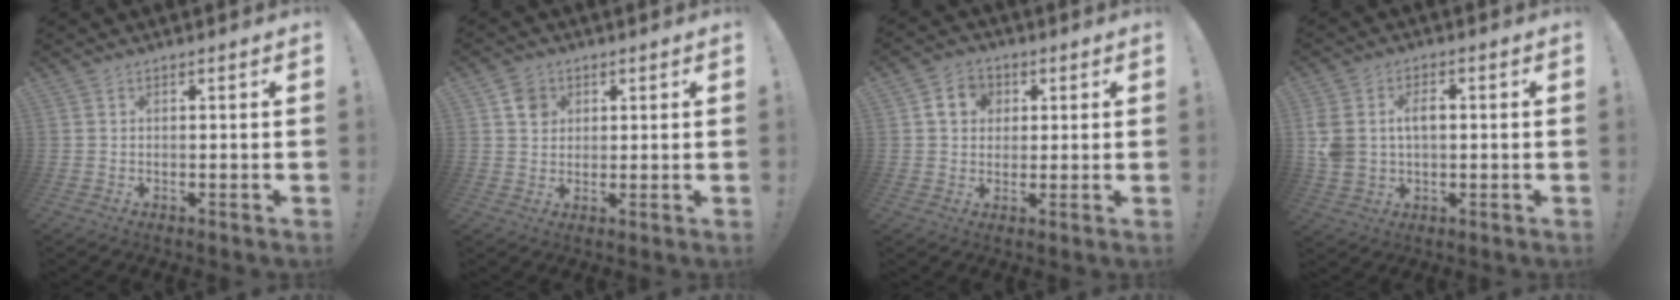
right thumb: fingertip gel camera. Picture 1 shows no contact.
{"total": 5.5, "force": [2.1, 4.8, 1.6], "torque": [-0.014, -0.001, 0.040]}
{"total": 7.4, "force": [2.2, 6.2, 3.3], "torque": [-0.046, 0.003, 0.044]}
{"total": 8.3, "force": [1.3, 5.9, 5.6], "torque": [-0.109, 0.003, 0.025]}